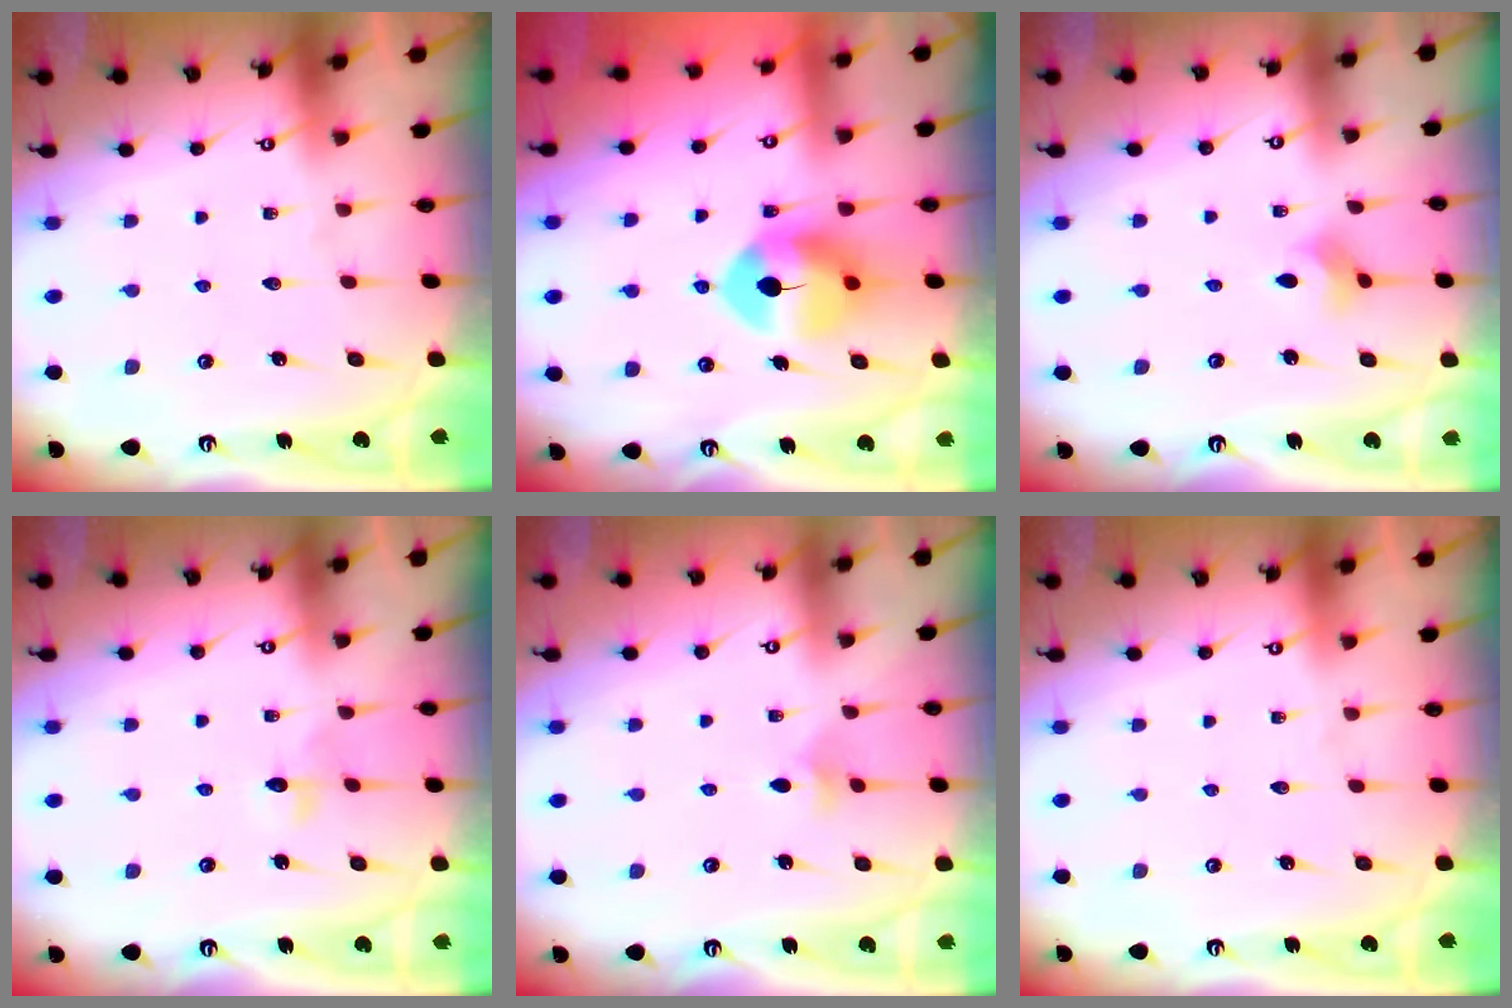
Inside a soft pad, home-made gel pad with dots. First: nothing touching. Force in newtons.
{"total": 8.8, "press": 8.7, "slide": 1.4}
{"total": 2.6, "press": 2.5, "slide": 0.6}
{"total": 3.2, "press": 3.1, "slide": 0.7}
{"total": 4.1, "press": 4.0, "slide": 1.0}
{"total": 0.0}